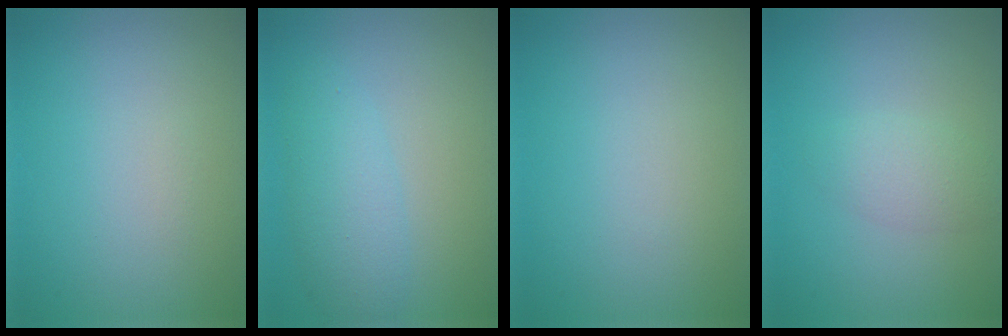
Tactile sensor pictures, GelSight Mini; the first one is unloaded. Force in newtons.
{"total": 2.2, "press": 2.2, "slide": 0.1}
{"total": 0.0}
{"total": 2.1, "press": 2.0, "slide": 0.0}